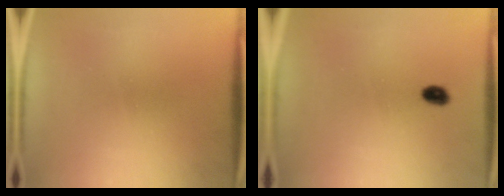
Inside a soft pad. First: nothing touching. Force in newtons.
{"total": 1.9}